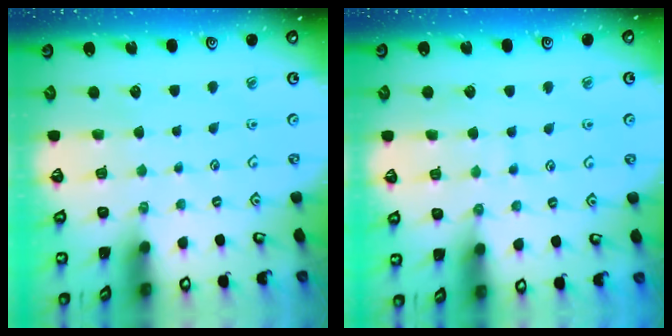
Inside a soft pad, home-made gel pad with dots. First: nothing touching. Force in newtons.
{"total": 6.6, "press": 6.6, "slide": 0.5}